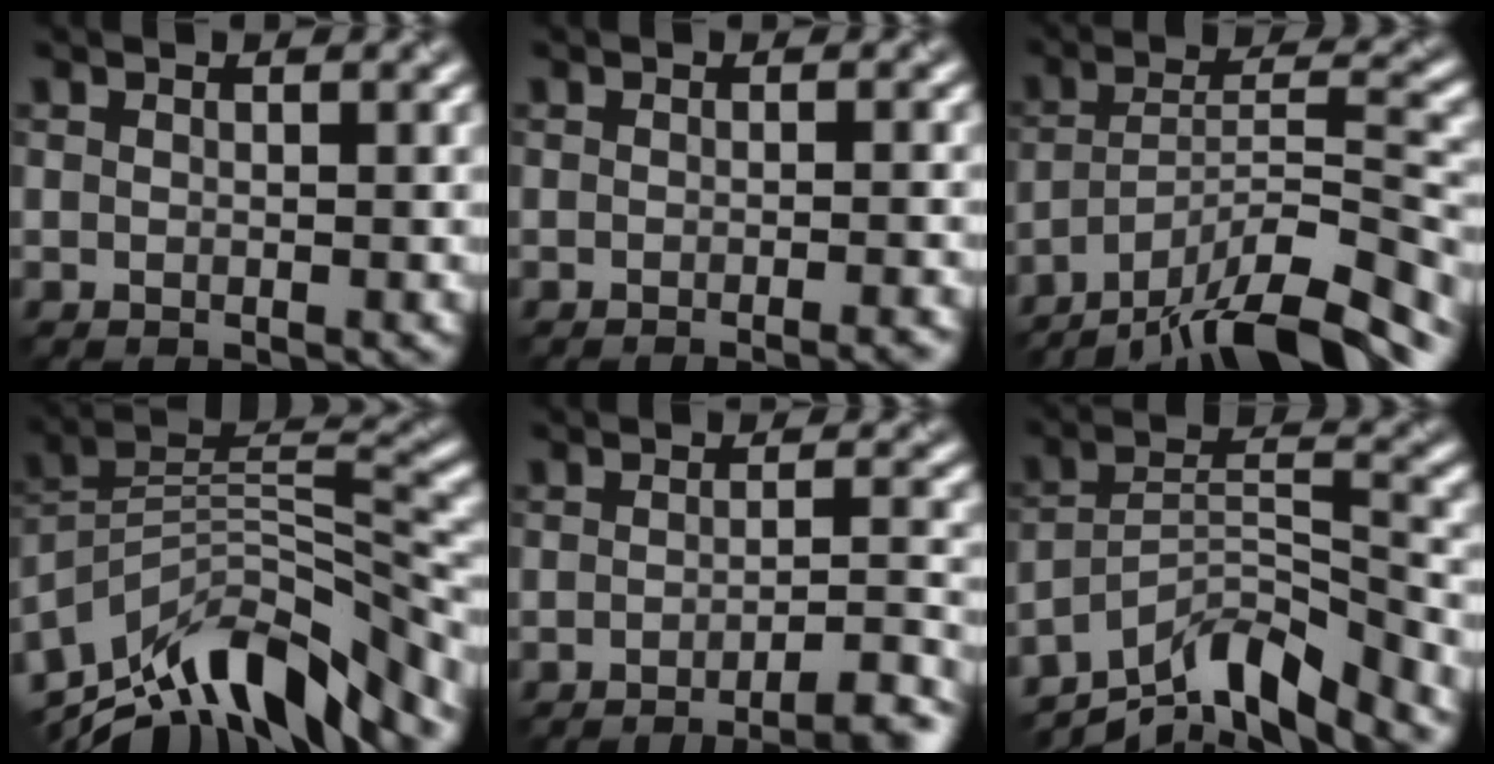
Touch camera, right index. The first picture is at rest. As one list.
[{"total": 3.7, "force": [-2.6, 1.0, 2.3], "torque": [-0.013, 0.010, -0.029]}, {"total": 14.2, "force": [-11.5, 3.5, 7.6], "torque": [-0.136, 0.021, -0.186]}, {"total": 11.8, "force": [-8.4, 4.0, 7.2], "torque": [-0.133, 0.030, -0.146]}, {"total": 6.8, "force": [-4.7, 1.4, 4.8], "torque": [-0.060, 0.009, -0.059]}, {"total": 9.5, "force": [-7.6, 2.7, 5.1], "torque": [-0.088, 0.007, -0.145]}]